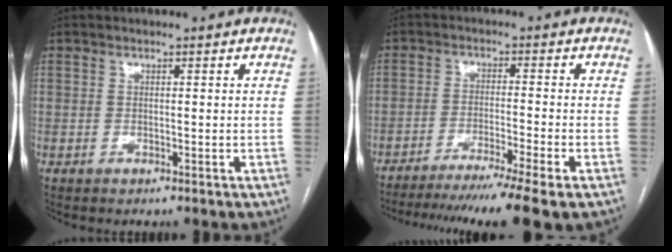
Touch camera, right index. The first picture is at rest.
{"total": 14.3, "force": [-11.5, -1.7, 8.3], "torque": [-0.118, -0.037, -0.179]}